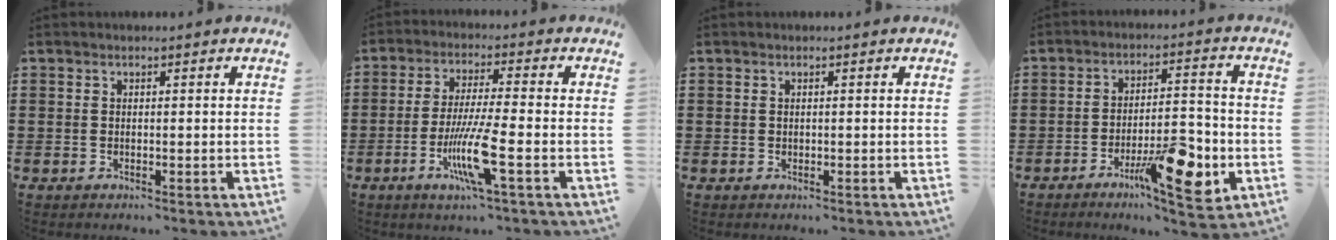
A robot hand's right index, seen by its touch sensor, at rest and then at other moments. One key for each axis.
{"total": 9.2, "fx": -3.5, "fy": 0.8, "fz": 8.5, "tx": -0.172, "ty": -0.016, "tz": -0.067}
{"total": 0.0}
{"total": 10.9, "fx": -5.1, "fy": 2.9, "fz": 9.1, "tx": -0.143, "ty": 0.006, "tz": -0.082}